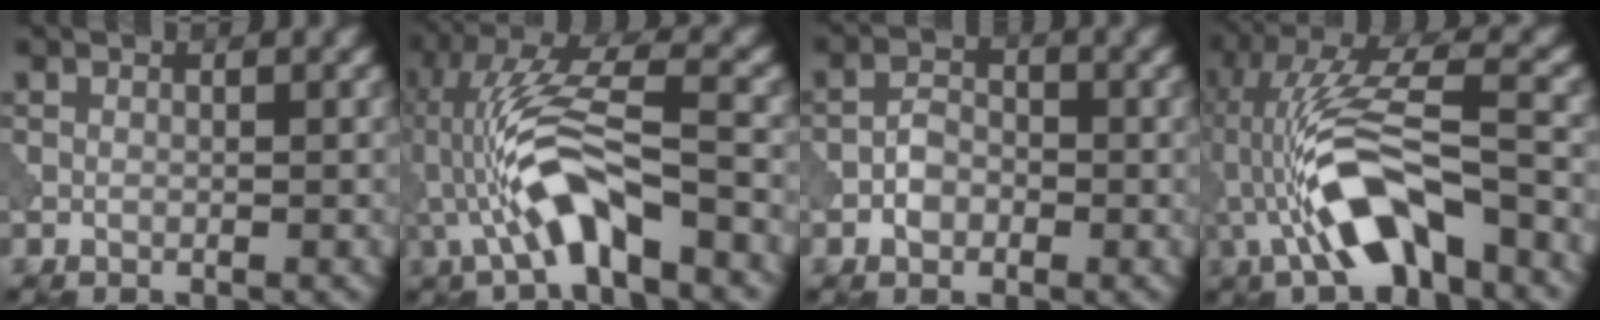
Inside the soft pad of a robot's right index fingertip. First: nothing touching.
{"total": 7.7, "force": [-2.5, 2.0, 7.0], "torque": [-0.143, 0.020, -0.047]}
{"total": 2.1, "force": [-0.8, 1.6, 1.2], "torque": [-0.021, 0.007, -0.019]}
{"total": 9.0, "force": [-3.1, 3.0, 7.9], "torque": [-0.157, 0.021, -0.058]}